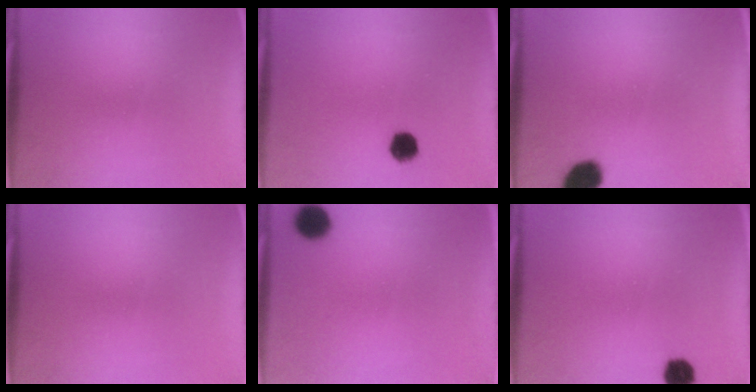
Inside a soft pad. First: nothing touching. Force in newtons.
{"total": 4.2}
{"total": 6.4}
{"total": 0.0}
{"total": 6.8}
{"total": 4.0}